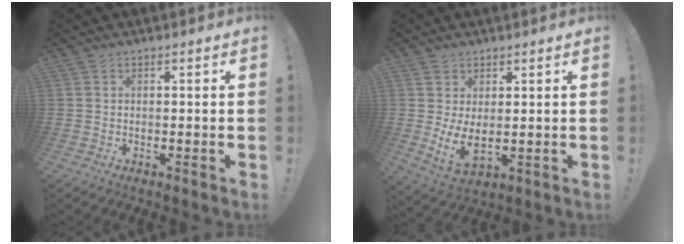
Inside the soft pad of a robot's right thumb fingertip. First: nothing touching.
{"total": 6.4, "force": [1.7, 3.5, 5.1], "torque": [-0.088, -0.026, 0.036]}